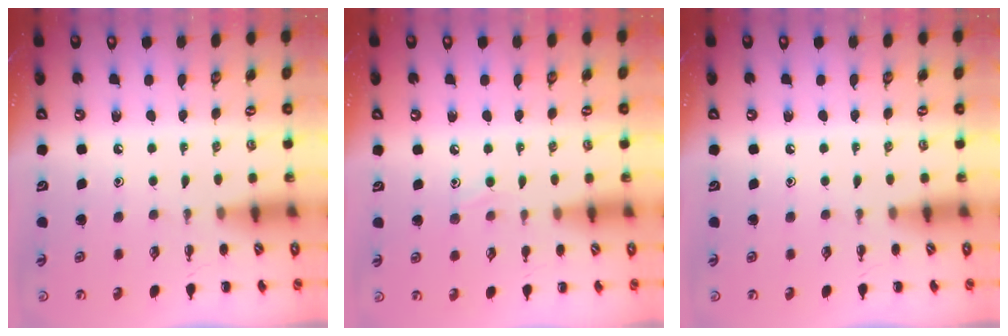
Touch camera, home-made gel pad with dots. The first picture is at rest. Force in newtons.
{"total": 5.4, "press": 5.1, "slide": 1.8}
{"total": 0.0}